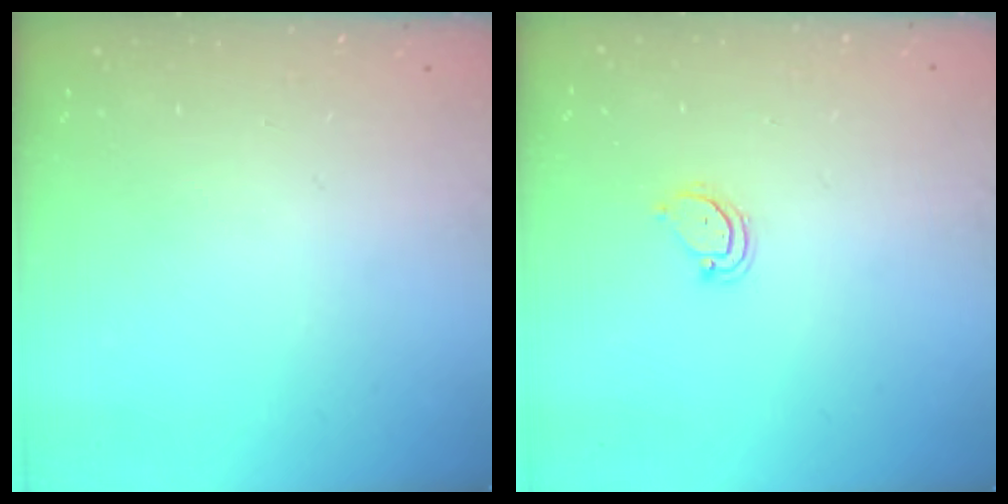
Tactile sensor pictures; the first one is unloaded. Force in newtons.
{"total": 3.4, "press": 3.4, "slide": 0.6}